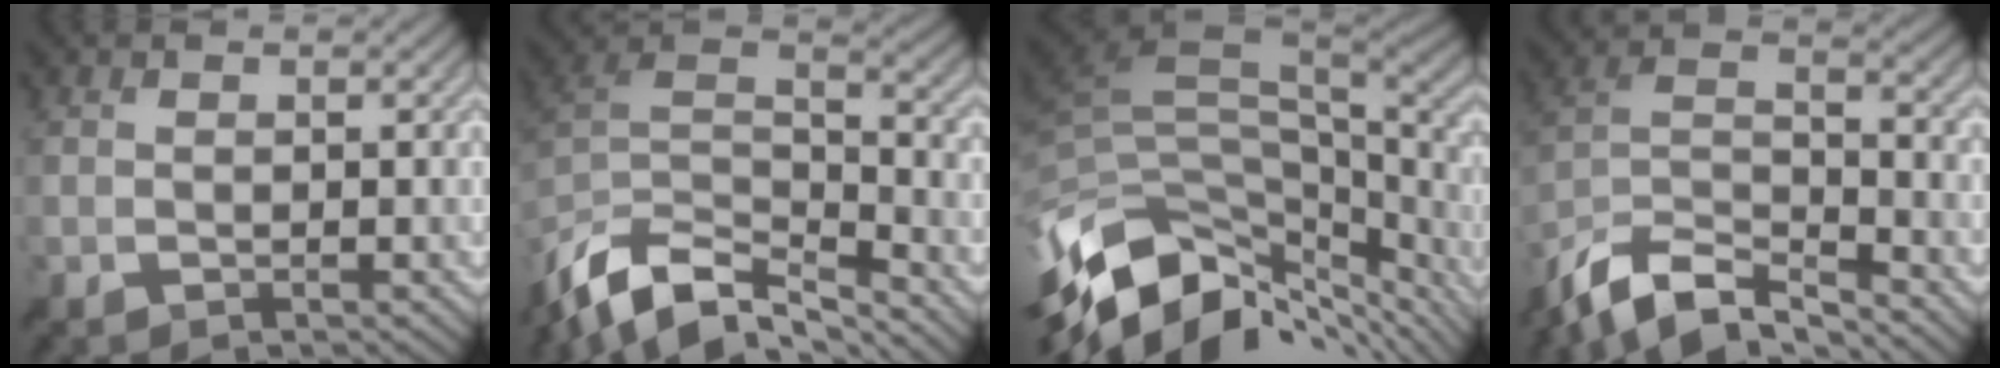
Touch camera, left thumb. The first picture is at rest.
{"total": 13.1, "force": [-9.0, 5.7, 7.7], "torque": [-0.207, -0.007, -0.154]}
{"total": 14.4, "force": [-4.5, 8.1, 11.0], "torque": [-0.253, -0.029, -0.072]}
{"total": 11.6, "force": [-9.0, 3.8, 6.3], "torque": [-0.146, -0.002, -0.174]}